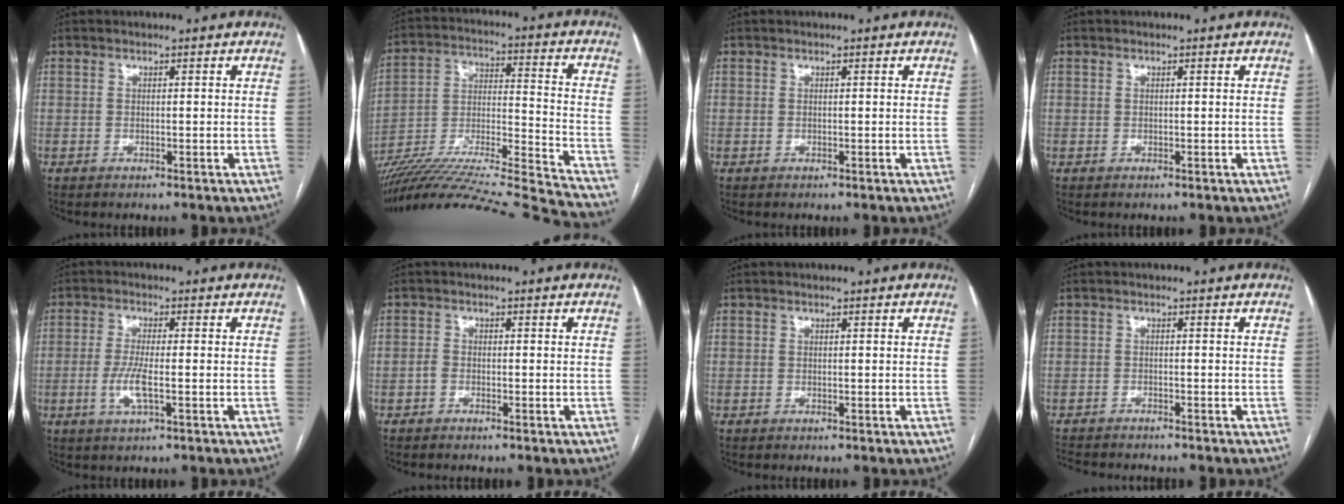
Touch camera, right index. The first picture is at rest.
{"total": 30.6, "force": [-28.2, -1.5, 11.9], "torque": [-0.169, -0.039, -0.433]}
{"total": 0.0}
{"total": 0.0}
{"total": 4.8, "force": [-1.2, 0.7, 4.6], "torque": [-0.098, -0.007, -0.023]}
{"total": 1.0, "force": [-0.8, 0.4, 0.5], "torque": [-0.011, 0.002, -0.015]}
{"total": 0.0}
{"total": 6.8, "force": [-6.2, 1.3, 2.3], "torque": [-0.031, -0.006, -0.094]}